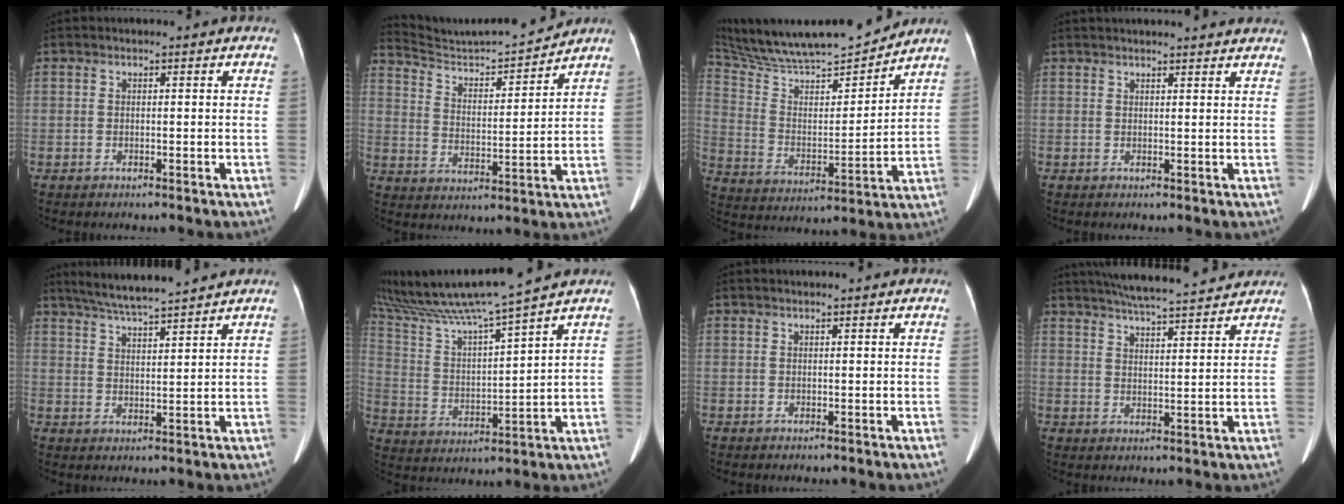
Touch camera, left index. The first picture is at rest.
{"total": 12.8, "force": [12.4, -0.4, 2.8], "torque": [-0.059, 0.003, 0.213]}
{"total": 20.8, "force": [19.2, 1.8, 7.8], "torque": [-0.149, -0.002, 0.318]}
{"total": 12.3, "force": [11.5, 1.1, 4.1], "torque": [-0.051, 0.033, 0.135]}
{"total": 8.9, "force": [8.0, -0.6, 3.8], "torque": [-0.070, 0.017, 0.134]}
{"total": 15.0, "force": [13.2, -2.0, 6.9], "torque": [-0.140, -0.005, 0.239]}
{"total": 1.4, "force": [1.3, 0.0, 0.6], "torque": [-0.009, 0.021, 0.023]}
{"total": 14.7, "force": [13.4, 1.4, 6.0], "torque": [-0.104, 0.026, 0.194]}